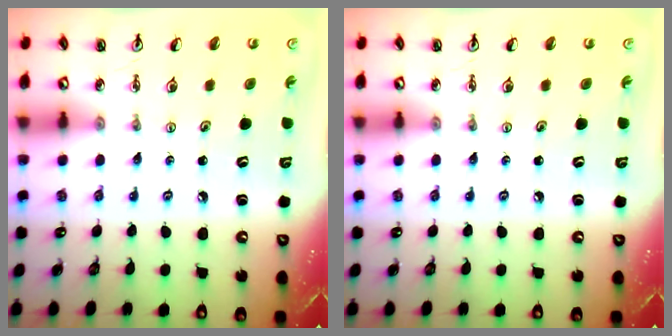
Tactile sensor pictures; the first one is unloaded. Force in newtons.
{"total": 0.0}